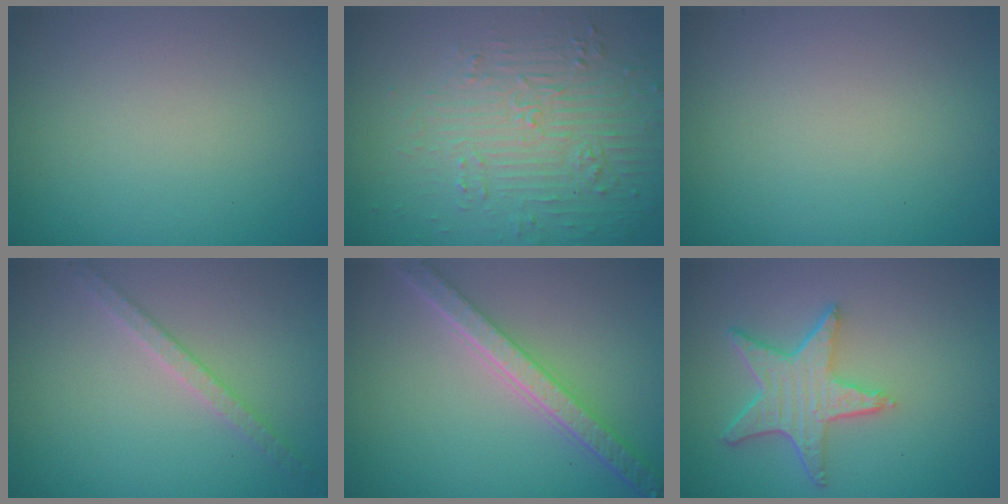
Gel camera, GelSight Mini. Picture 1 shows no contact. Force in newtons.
{"total": 5.4, "press": 3.5, "slide": 4.1}
{"total": 0.0}
{"total": 2.1, "press": 2.0, "slide": 0.6}
{"total": 5.5, "press": 4.0, "slide": 3.7}
{"total": 5.1, "press": 4.0, "slide": 3.1}